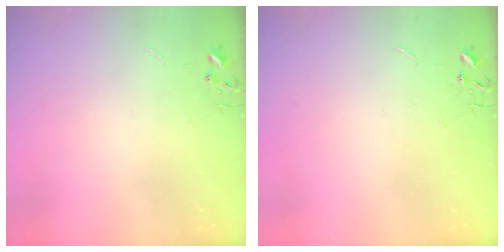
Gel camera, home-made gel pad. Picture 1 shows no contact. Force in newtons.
{"total": 0.0}